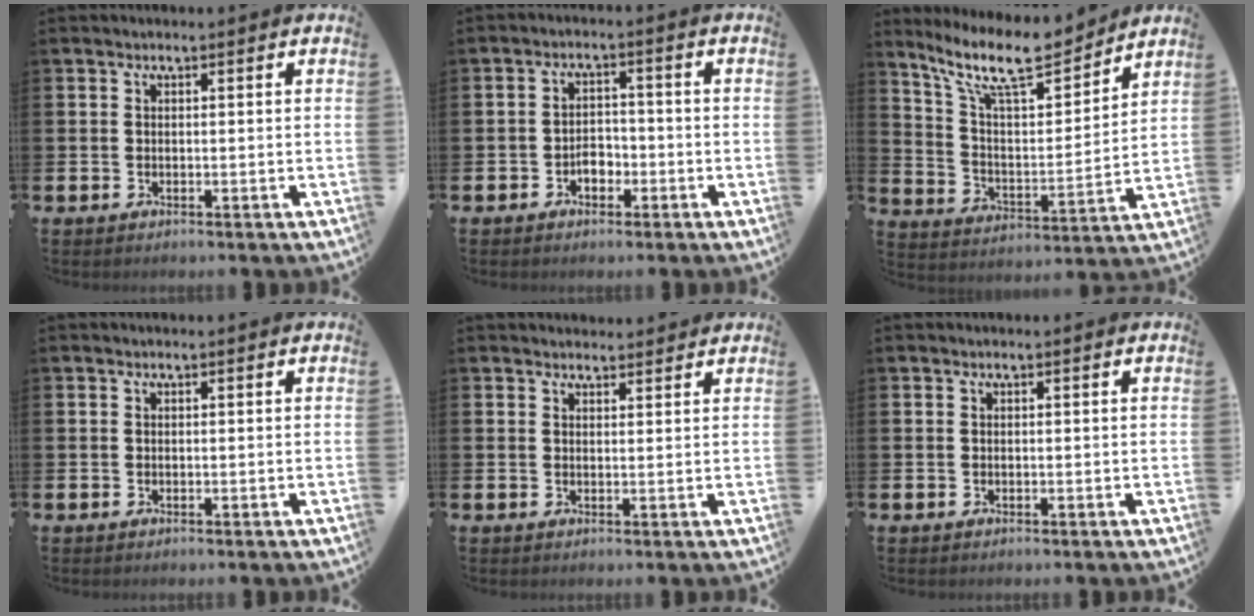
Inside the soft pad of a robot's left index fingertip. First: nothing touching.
{"total": 2.7, "force": [-1.4, 1.8, 1.4], "torque": [-0.019, 0.002, -0.033]}
{"total": 12.2, "force": [10.5, 2.7, 5.6], "torque": [-0.142, -0.055, 0.187]}
{"total": 0.0}
{"total": 2.0, "force": [1.9, 0.4, -0.1], "torque": [0.008, -0.009, 0.034]}
{"total": 0.0}